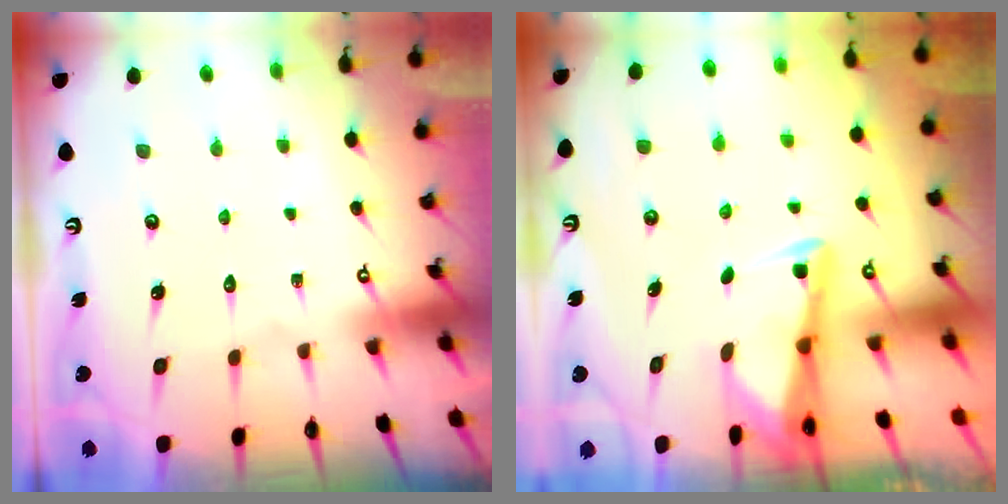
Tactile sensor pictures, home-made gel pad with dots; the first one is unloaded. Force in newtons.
{"total": 2.9, "press": 2.9, "slide": 0.4}